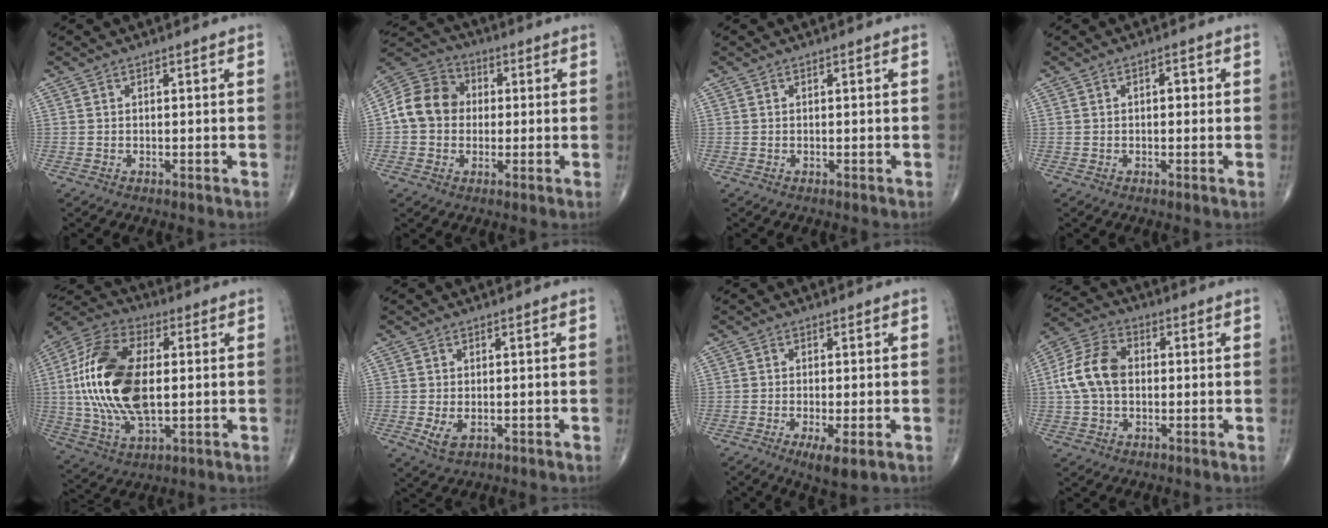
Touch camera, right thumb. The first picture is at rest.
{"total": 11.1, "force": [0.3, 9.4, 6.0], "torque": [-0.093, 0.029, -0.006]}
{"total": 0.0}
{"total": 2.0, "force": [0.3, 1.1, 1.6], "torque": [-0.015, 0.004, -0.001]}
{"total": 21.3, "force": [1.2, 11.1, 18.1], "torque": [-0.378, 0.002, 0.018]}
{"total": 3.2, "force": [-0.6, 1.9, 2.5], "torque": [-0.047, -0.008, -0.005]}
{"total": 5.2, "force": [-2.1, 1.4, 4.6], "torque": [-0.079, -0.013, -0.034]}
{"total": 10.9, "force": [0.4, 7.4, 7.9], "torque": [-0.155, 0.028, 0.000]}